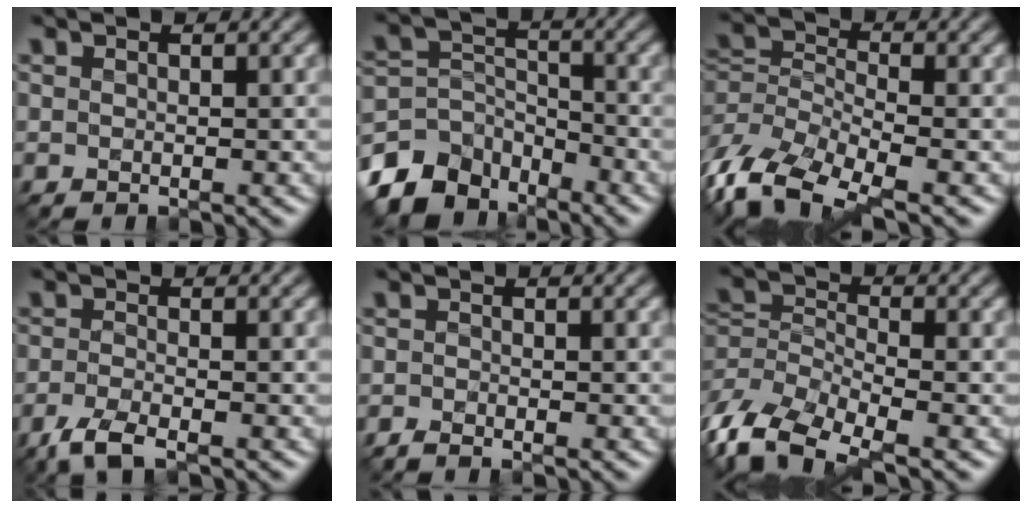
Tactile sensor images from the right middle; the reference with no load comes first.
{"total": 7.4, "force": [-5.4, 4.4, 2.4], "torque": [-0.045, -0.008, -0.112]}
{"total": 7.7, "force": [-4.6, 3.2, 5.3], "torque": [-0.111, -0.007, -0.100]}
{"total": 3.0, "force": [-2.1, 0.7, 2.0], "torque": [-0.048, -0.009, -0.052]}
{"total": 0.9, "force": [-0.8, 0.1, 0.4], "torque": [-0.007, -0.005, -0.018]}
{"total": 7.0, "force": [-4.2, 3.2, 4.6], "torque": [-0.102, -0.008, -0.093]}